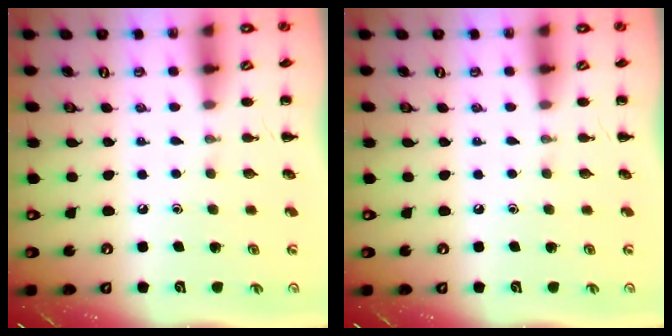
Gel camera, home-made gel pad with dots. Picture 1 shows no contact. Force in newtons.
{"total": 0.0}